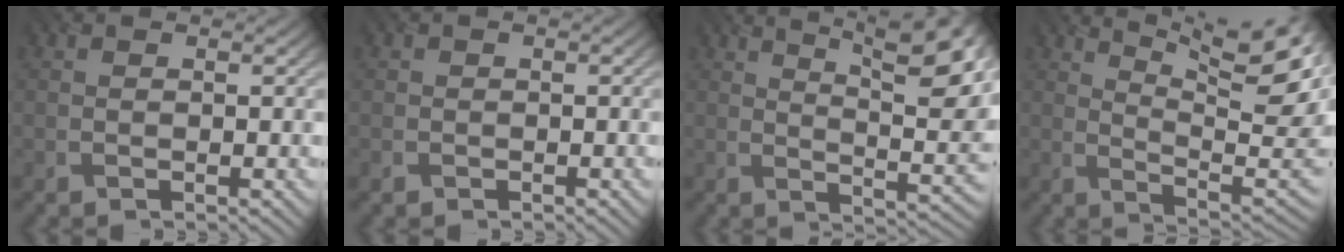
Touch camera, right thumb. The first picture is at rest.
{"total": 1.1, "force": [-0.5, 0.9, -0.1], "torque": [0.009, -0.004, -0.014]}
{"total": 14.6, "force": [7.9, 4.0, 11.5], "torque": [-0.160, 0.012, 0.116]}
{"total": 15.5, "force": [7.4, 4.1, 13.0], "torque": [-0.190, 0.010, 0.117]}